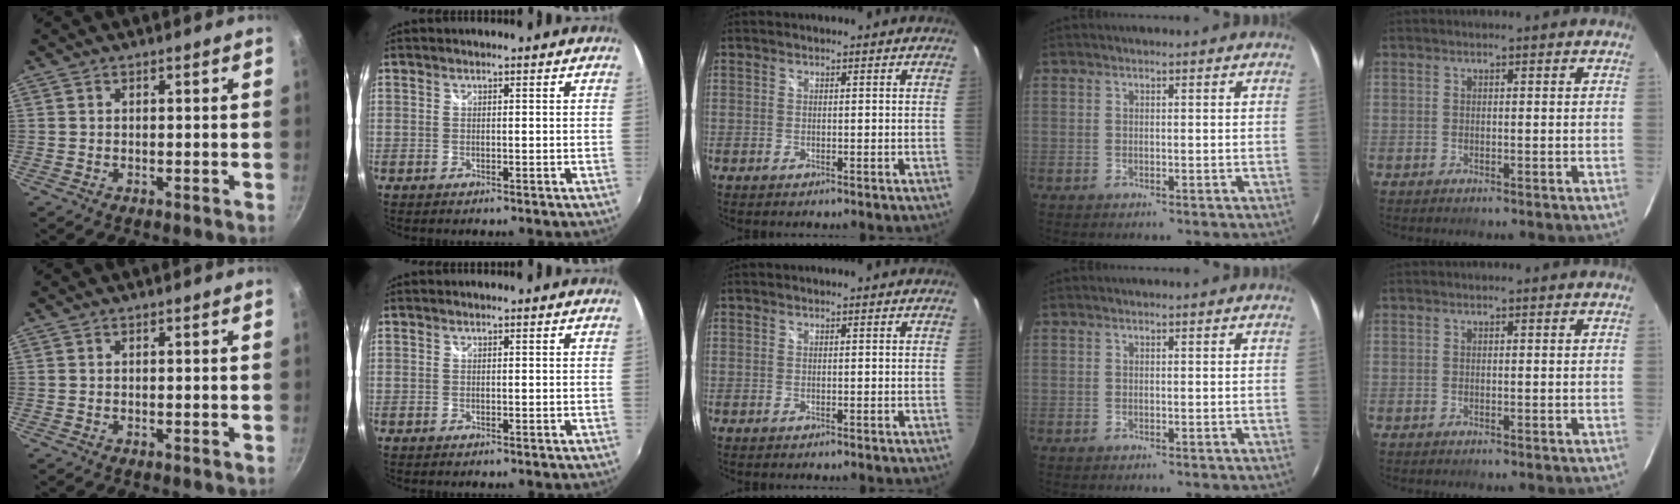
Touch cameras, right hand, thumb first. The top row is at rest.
{}